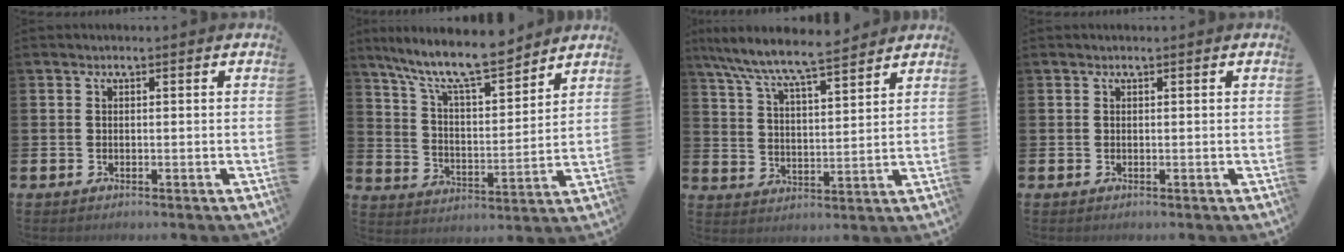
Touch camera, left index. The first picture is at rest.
{"total": 11.0, "force": [9.7, 1.9, 4.7], "torque": [-0.115, -0.060, 0.168]}
{"total": 8.2, "force": [7.6, 0.7, 2.9], "torque": [-0.090, -0.046, 0.134]}
{"total": 0.0}